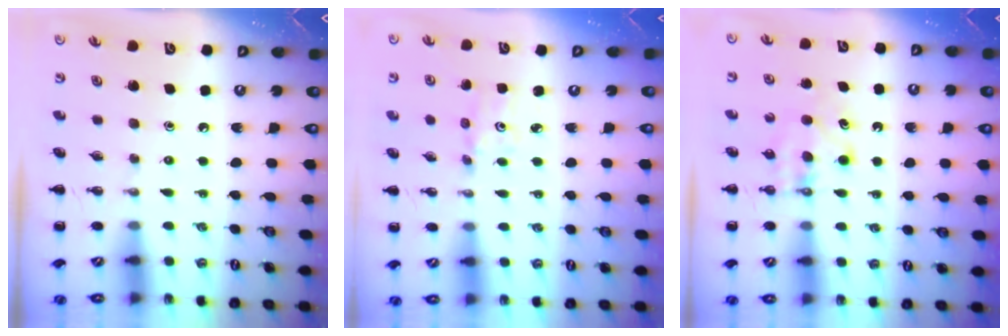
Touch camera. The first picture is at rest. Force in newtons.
{"total": 1.9, "press": 1.9, "slide": 0.4}
{"total": 6.3, "press": 6.1, "slide": 1.4}